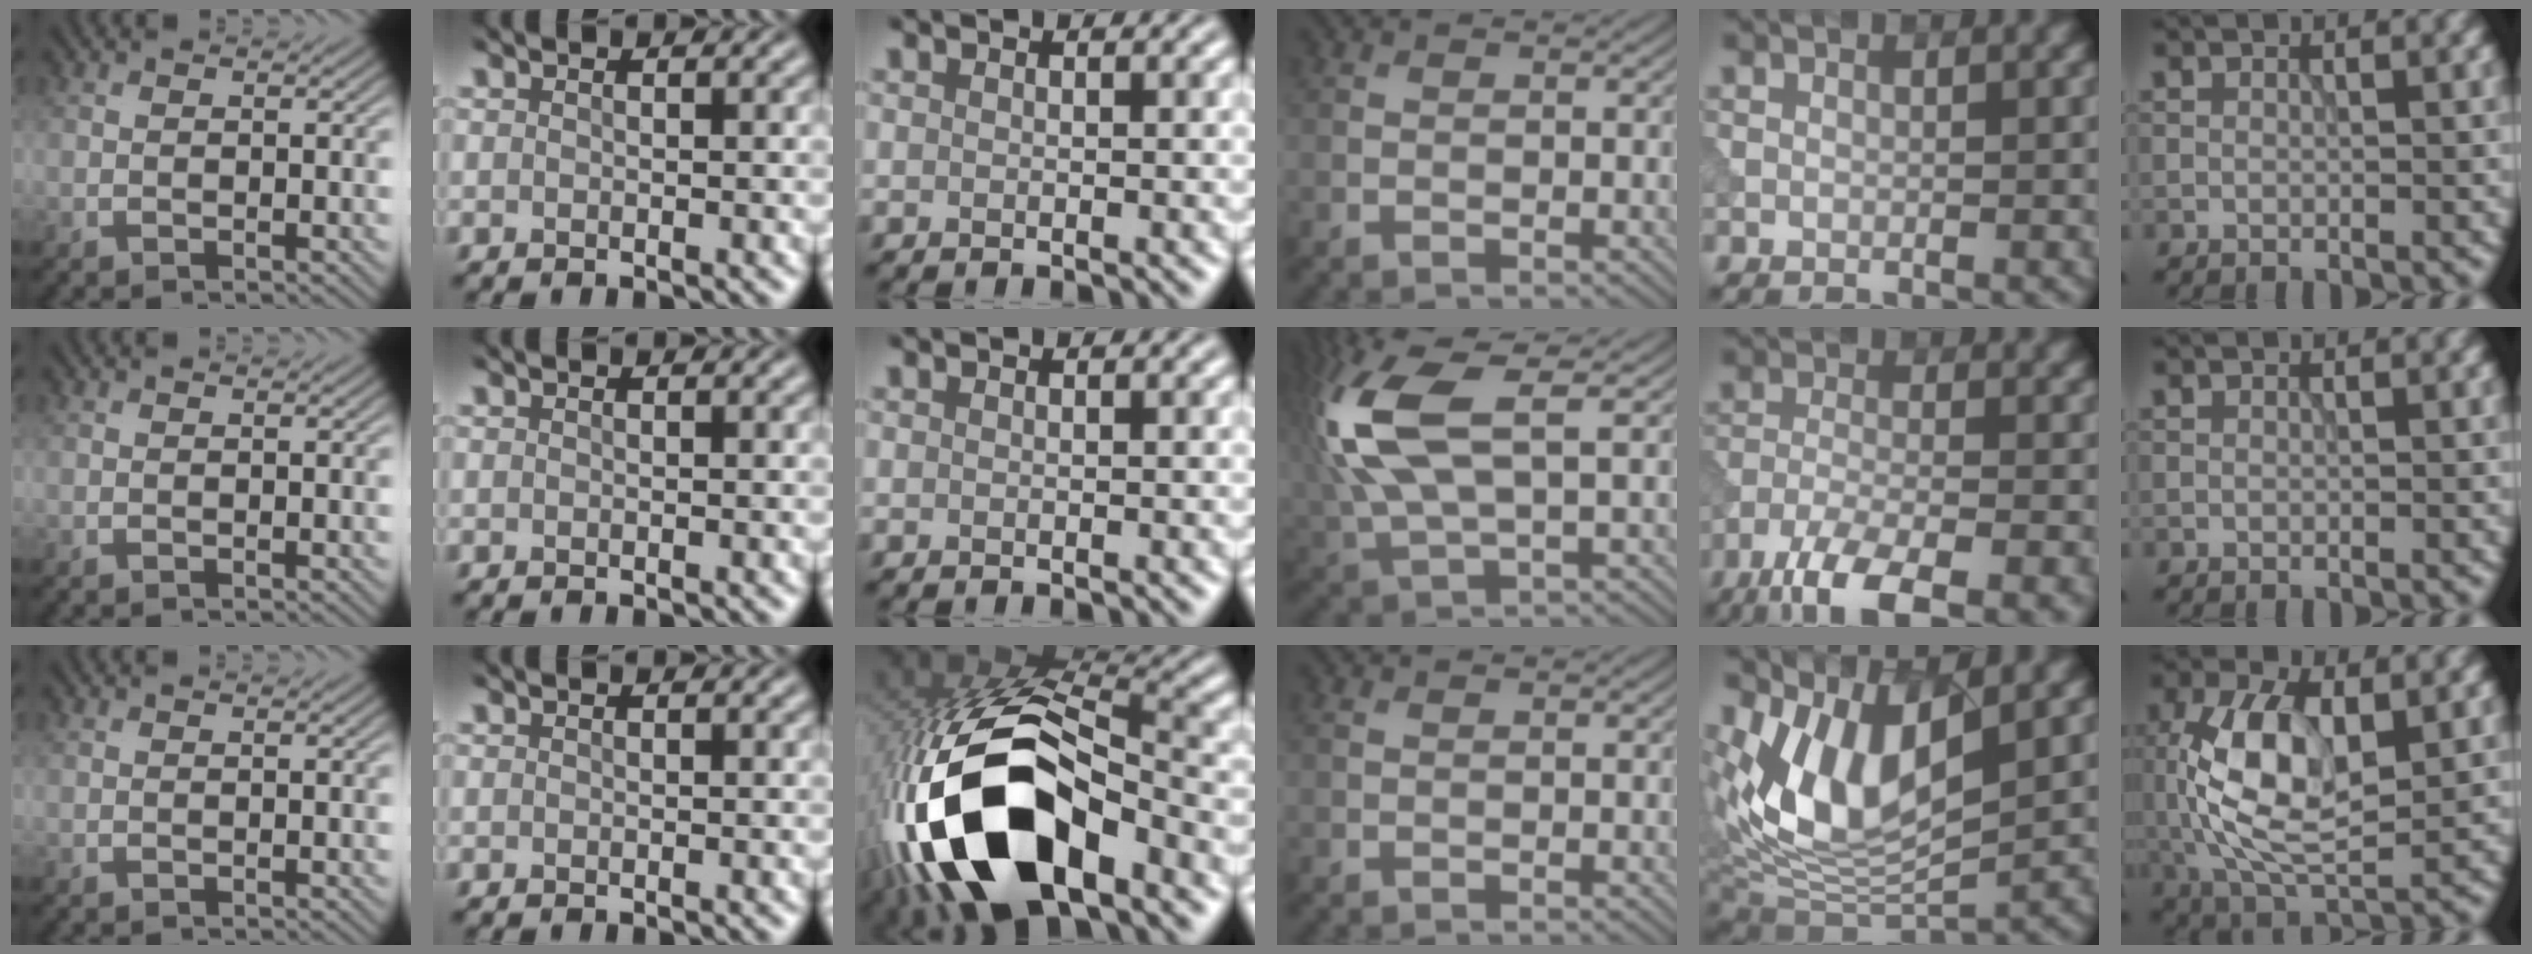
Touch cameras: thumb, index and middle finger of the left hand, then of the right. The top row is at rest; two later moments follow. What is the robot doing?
{"motion": "insert", "object": "power adapter"}